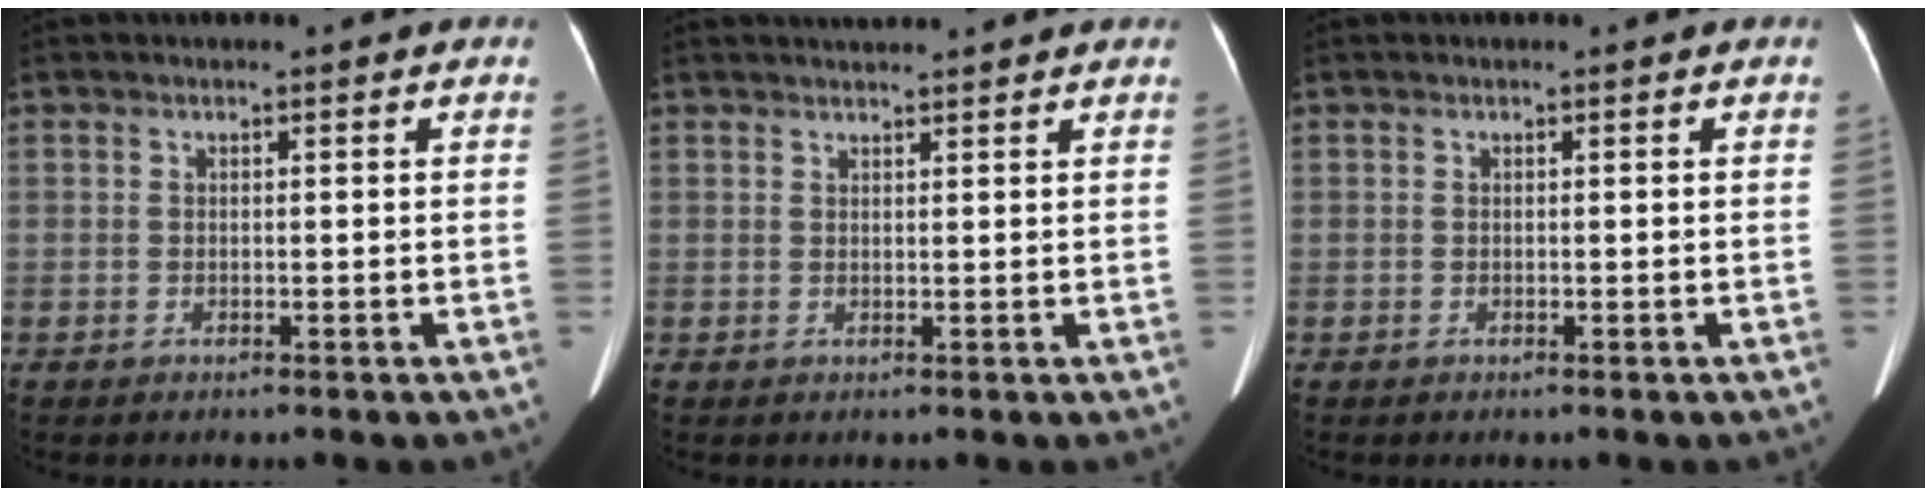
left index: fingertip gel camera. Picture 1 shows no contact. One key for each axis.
{"total": 3.7, "fx": 3.5, "fy": -0.2, "fz": 1.0, "tx": -0.013, "ty": 0.026, "tz": 0.051}
{"total": 0.0}